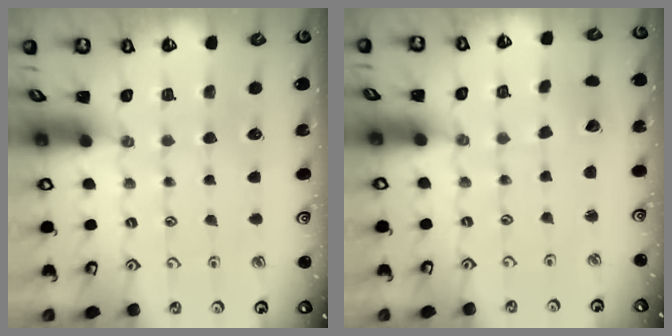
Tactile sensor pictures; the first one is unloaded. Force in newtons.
{"total": 2.5, "press": 2.5, "slide": 0.2}